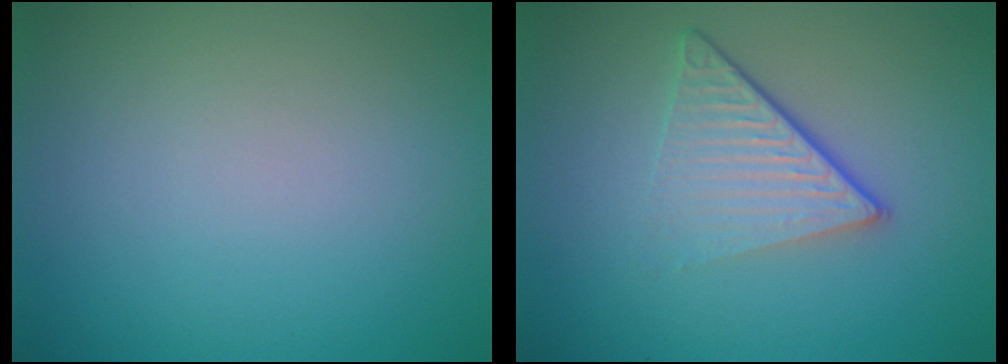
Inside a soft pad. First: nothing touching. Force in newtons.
{"total": 4.9, "press": 2.9, "slide": 3.9}